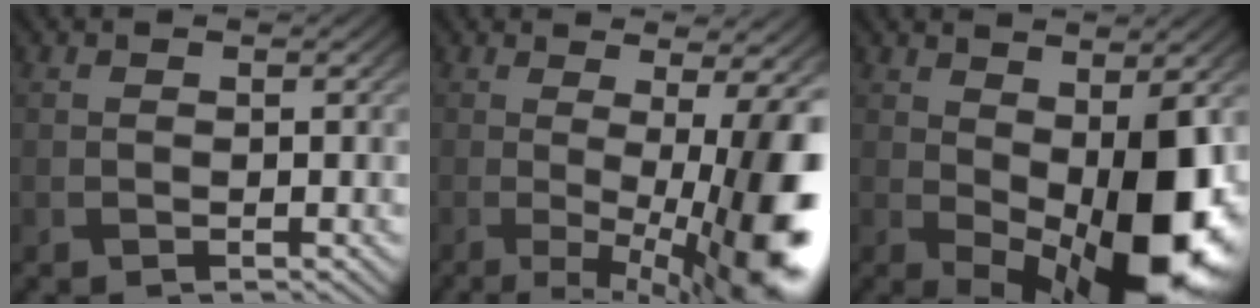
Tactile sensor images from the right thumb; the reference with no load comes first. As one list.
[{"total": 17.2, "force": [-2.5, 5.5, 16.1], "torque": [-0.174, -0.004, -0.029]}, {"total": 13.8, "force": [-0.7, 5.8, 12.5], "torque": [-0.172, -0.008, 0.002]}]